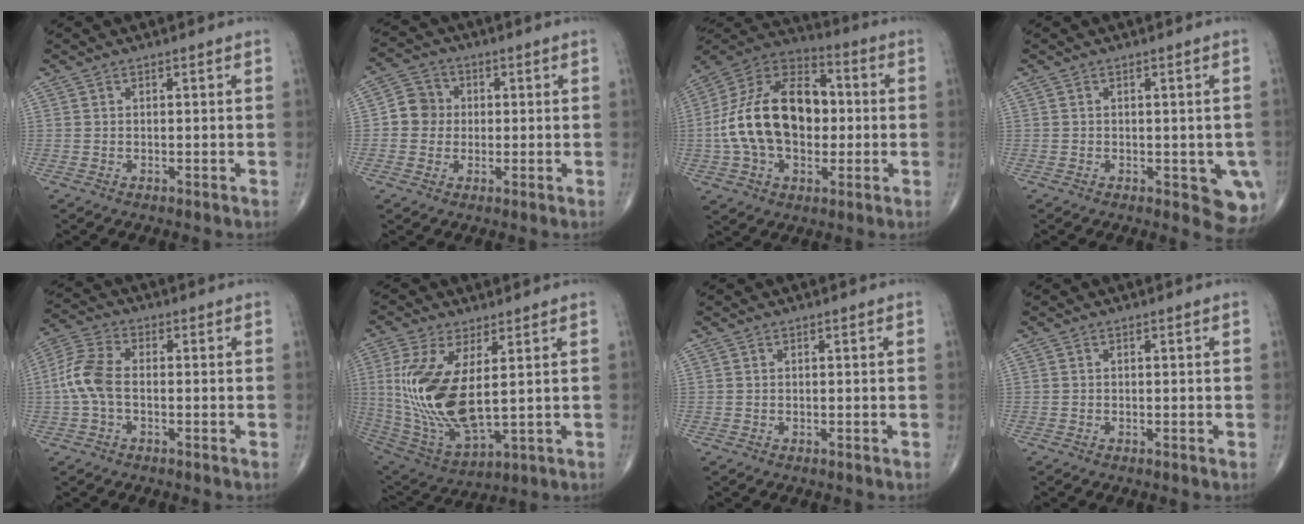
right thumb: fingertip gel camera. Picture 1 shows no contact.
{"total": 5.7, "force": [0.0, 5.4, 1.8], "torque": [-0.007, 0.012, -0.009]}
{"total": 21.9, "force": [-0.3, 14.1, 16.7], "torque": [-0.293, 0.031, -0.008]}
{"total": 6.1, "force": [-1.5, 2.9, 5.1], "torque": [-0.027, -0.007, -0.016]}
{"total": 7.5, "force": [-0.8, 4.3, 6.1], "torque": [-0.146, 0.022, -0.025]}
{"total": 17.5, "force": [2.3, 7.3, 15.7], "torque": [-0.331, -0.027, 0.063]}
{"total": 0.0}
{"total": 0.0}